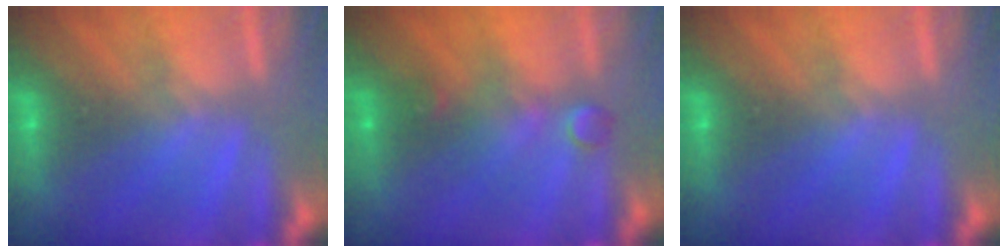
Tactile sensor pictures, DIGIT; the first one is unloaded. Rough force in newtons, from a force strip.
{"total": 2.9}
{"total": 0.0}